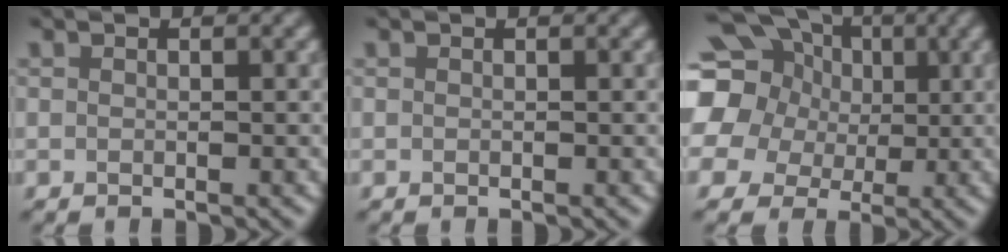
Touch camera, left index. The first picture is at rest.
{"total": 0.0}
{"total": 20.9, "force": [6.1, 18.0, 8.8], "torque": [-0.219, 0.035, 0.061]}